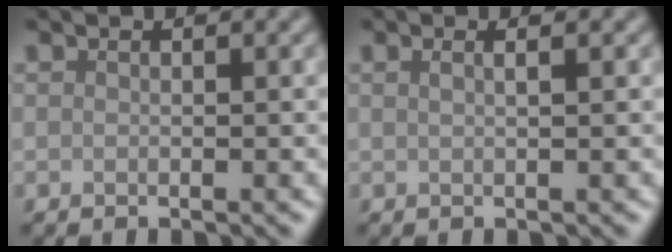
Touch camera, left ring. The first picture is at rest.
{"total": 1.7, "force": [0.8, 0.7, 1.3], "torque": [-0.007, -0.001, -0.002]}